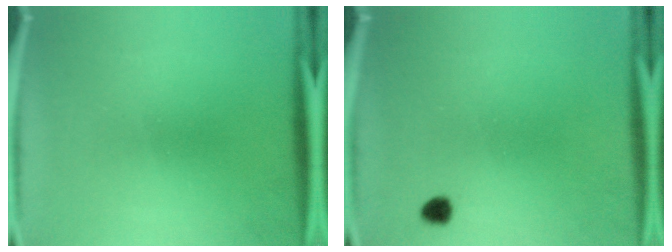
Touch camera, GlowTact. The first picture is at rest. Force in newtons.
{"total": 1.7}